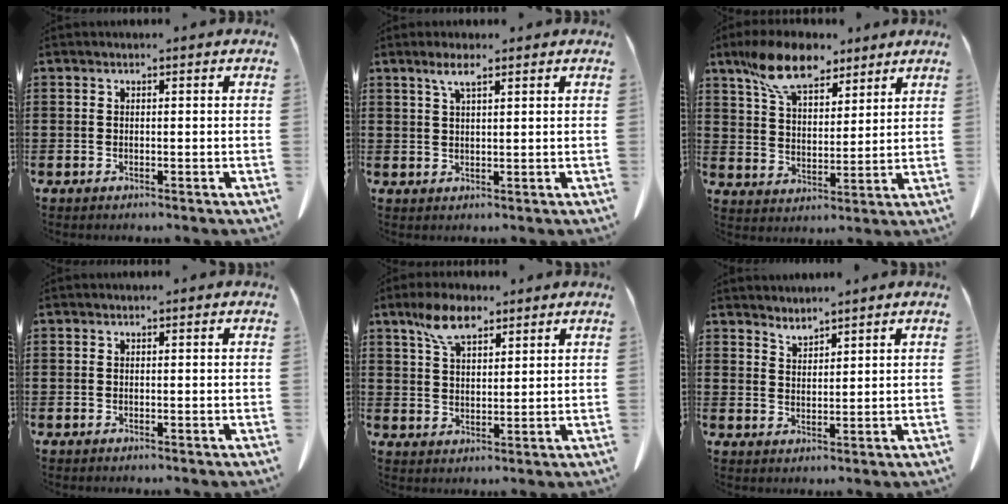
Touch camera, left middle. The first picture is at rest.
{"total": 3.3, "force": [2.1, 0.6, 2.5], "torque": [-0.053, 0.006, 0.035]}
{"total": 10.5, "force": [7.8, 4.3, 5.6], "torque": [-0.124, -0.011, 0.146]}
{"total": 0.0}
{"total": 7.0, "force": [4.6, 3.0, 4.2], "torque": [-0.095, 0.006, 0.085]}
{"total": 2.5, "force": [2.5, -0.1, -0.2], "torque": [-0.002, -0.008, 0.048]}